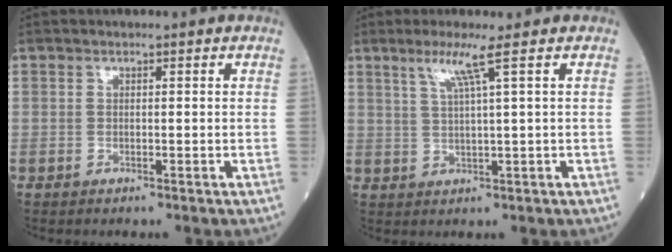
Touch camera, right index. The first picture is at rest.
{"total": 4.2, "force": [2.2, -1.1, 3.4], "torque": [-0.072, -0.004, 0.046]}